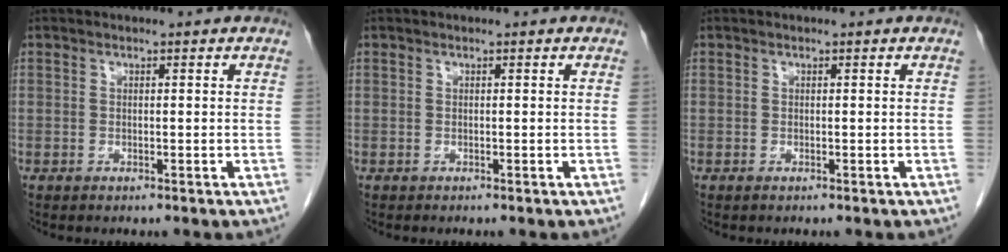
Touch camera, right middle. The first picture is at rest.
{"total": 0.0}
{"total": 0.0}